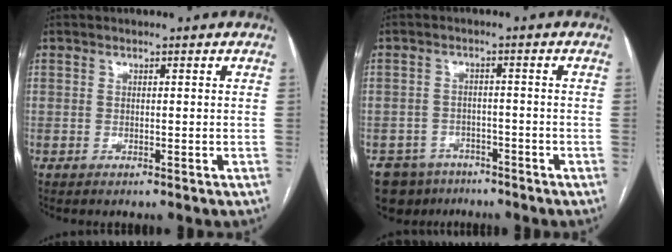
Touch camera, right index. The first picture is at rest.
{"total": 7.3, "force": [-5.5, 4.7, 0.8], "torque": [-0.010, 0.004, -0.083]}